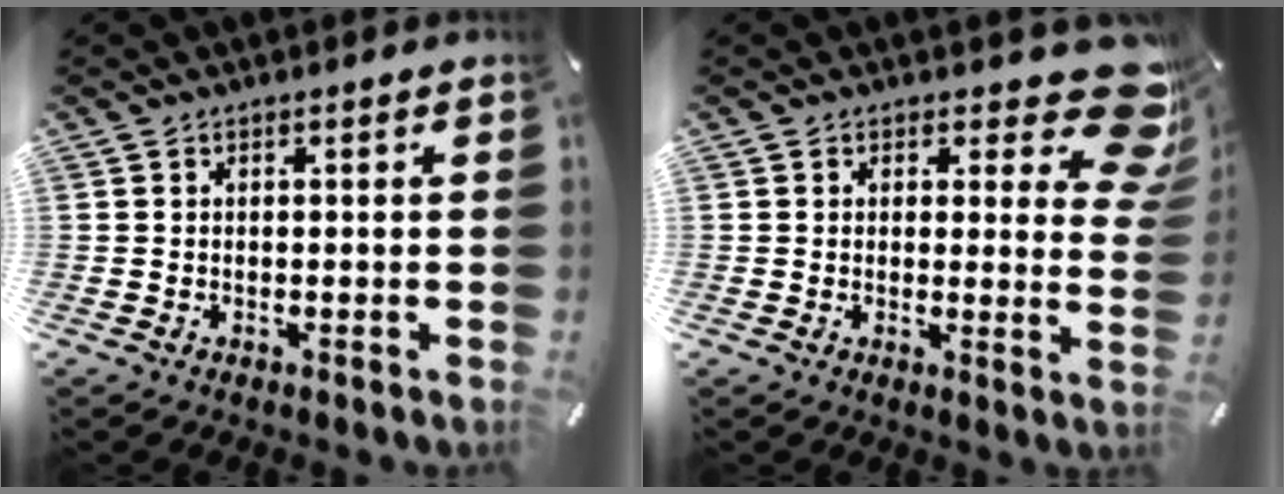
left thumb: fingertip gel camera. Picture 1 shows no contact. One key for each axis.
{"total": 10.7, "fx": 6.4, "fy": 5.0, "fz": 7.1, "tx": -0.074, "ty": -0.050, "tz": 0.109}